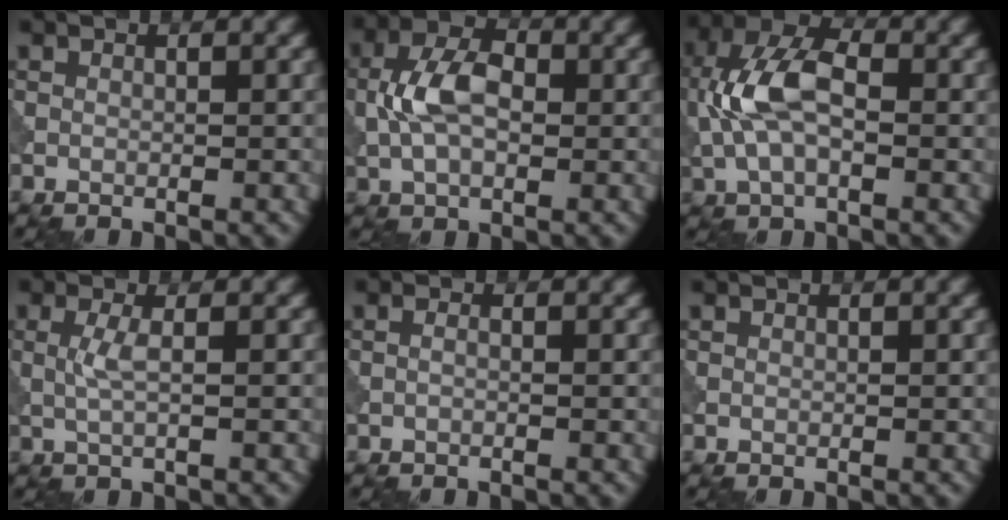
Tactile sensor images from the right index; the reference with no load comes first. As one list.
[{"total": 5.8, "force": [0.0, 3.5, 4.7], "torque": [-0.096, 0.009, -0.007]}, {"total": 7.4, "force": [-0.1, 4.0, 6.2], "torque": [-0.138, 0.015, -0.012]}, {"total": 1.7, "force": [0.1, 0.2, 1.7], "torque": [-0.037, 0.001, 0.001]}, {"total": 0.6, "force": [-0.3, 0.2, 0.5], "torque": [-0.007, -0.004, -0.009]}, {"total": 0.0}]